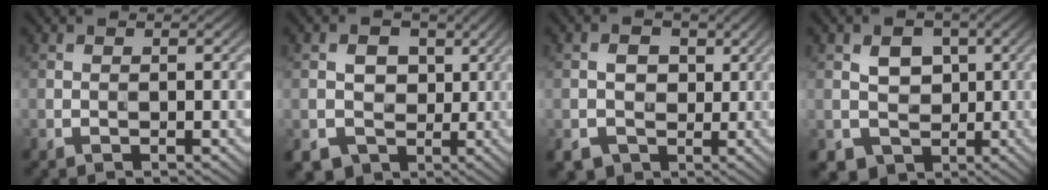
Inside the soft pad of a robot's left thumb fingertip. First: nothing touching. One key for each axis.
{"total": 6.7, "fx": -0.2, "fy": 6.1, "fz": 2.6, "tx": -0.043, "ty": 0.003, "tz": -0.016}
{"total": 4.4, "fx": -0.3, "fy": 4.1, "fz": 1.6, "tx": -0.026, "ty": -0.001, "tz": -0.014}
{"total": 5.4, "fx": -0.2, "fy": 4.8, "fz": 2.5, "tx": -0.050, "ty": -0.004, "tz": -0.007}